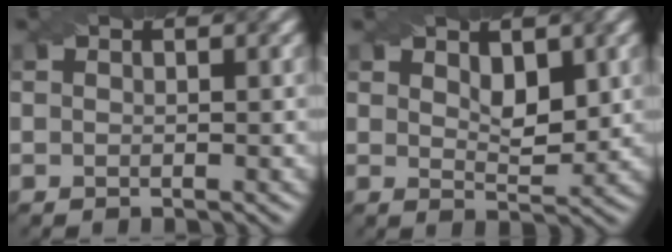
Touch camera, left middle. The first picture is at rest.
{"total": 2.7, "force": [1.4, 1.3, 1.9], "torque": [-0.033, -0.006, 0.029]}